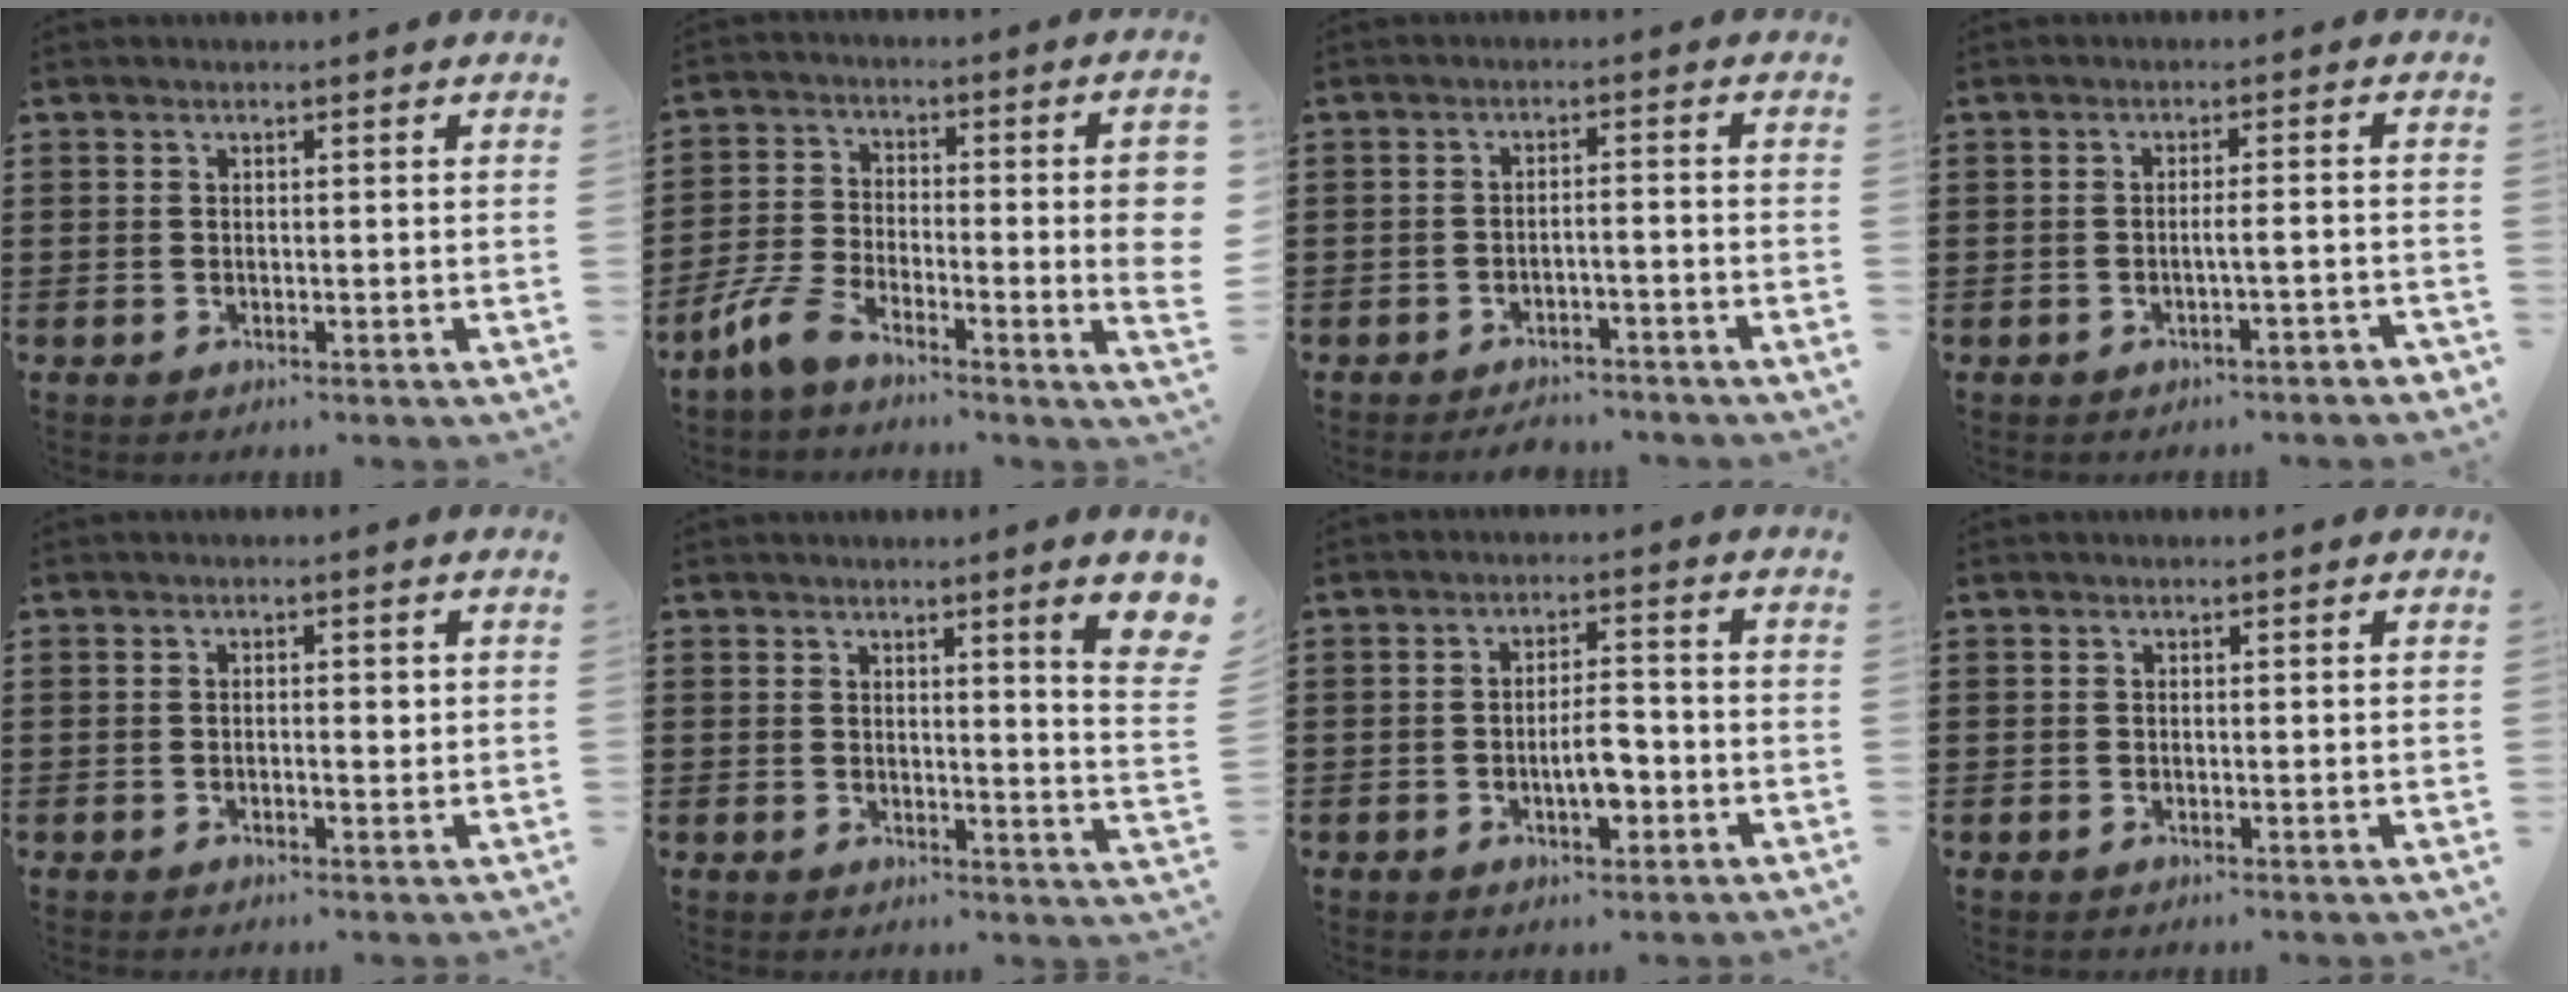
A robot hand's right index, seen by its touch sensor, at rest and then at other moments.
{"total": 10.5, "force": [-4.0, 3.0, 9.2], "torque": [-0.189, 0.001, -0.077]}
{"total": 2.8, "force": [-2.7, -0.1, 0.8], "torque": [-0.017, 0.001, -0.055]}
{"total": 2.3, "force": [-1.2, -0.1, 2.0], "torque": [-0.037, -0.002, -0.025]}
{"total": 1.2, "force": [-0.1, 0.4, 1.2], "torque": [-0.022, 0.000, -0.003]}
{"total": 4.7, "force": [2.2, -0.1, 4.2], "torque": [-0.071, -0.011, 0.031]}
{"total": 5.1, "force": [-1.6, 1.9, 4.5], "torque": [-0.076, 0.001, -0.032]}
{"total": 0.0}